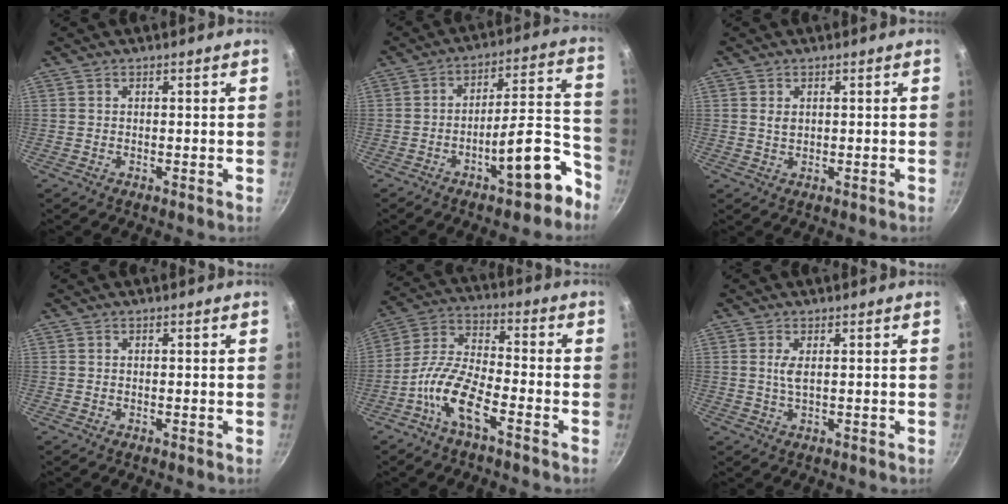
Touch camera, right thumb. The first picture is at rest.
{"total": 13.9, "force": [-7.5, 4.4, 10.9], "torque": [-0.112, 0.072, -0.107]}
{"total": 1.4, "force": [0.4, 0.8, 1.0], "torque": [-0.016, -0.001, 0.010]}
{"total": 0.0}
{"total": 11.2, "force": [-5.8, 3.7, 8.8], "torque": [-0.177, 0.037, -0.123]}
{"total": 2.2, "force": [0.5, 0.6, 2.0], "torque": [-0.045, -0.005, 0.012]}